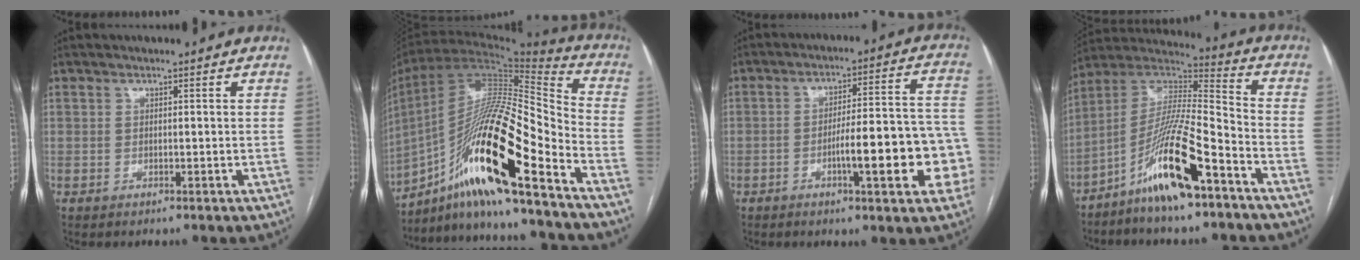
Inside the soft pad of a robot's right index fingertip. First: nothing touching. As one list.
[{"total": 23.4, "force": [-13.0, 2.6, 19.3], "torque": [-0.369, -0.004, -0.231]}, {"total": 14.6, "force": [-4.5, 2.6, 13.7], "torque": [-0.160, 0.034, -0.053]}, {"total": 15.1, "force": [-9.0, 1.3, 12.1], "torque": [-0.238, -0.002, -0.167]}]